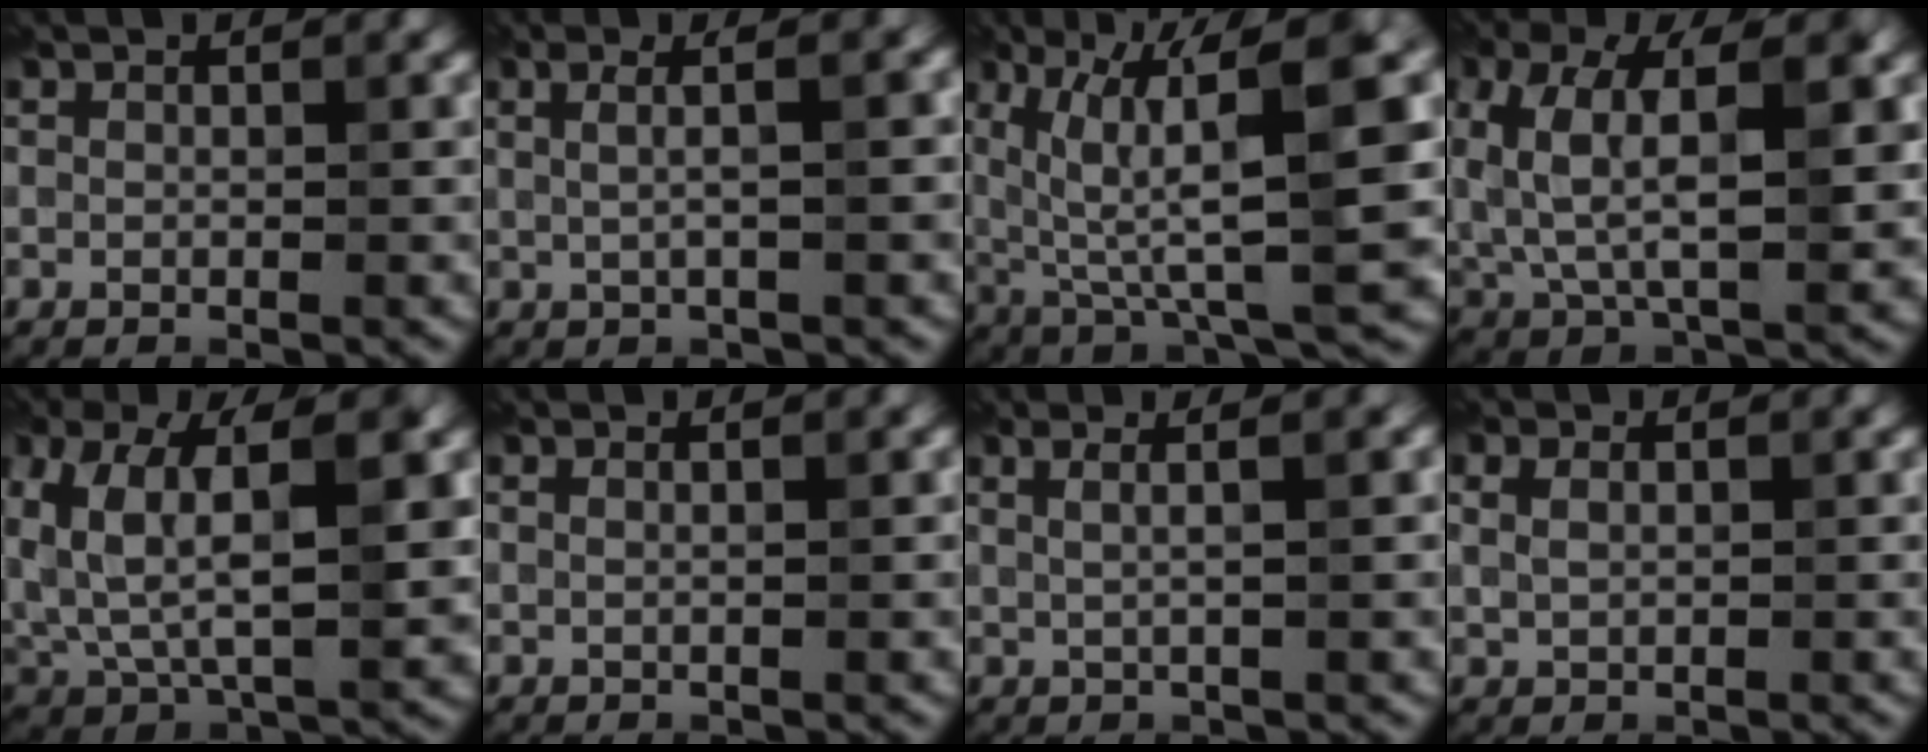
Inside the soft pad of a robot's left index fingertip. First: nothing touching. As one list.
[{"total": 4.6, "force": [1.4, 1.8, 4.0], "torque": [-0.046, 0.014, -0.006]}, {"total": 12.3, "force": [3.4, 2.9, 11.5], "torque": [-0.184, 0.008, 0.067]}, {"total": 10.3, "force": [1.6, 4.9, 8.9], "torque": [-0.168, 0.002, 0.022]}, {"total": 11.4, "force": [2.1, 5.2, 9.9], "torque": [-0.187, 0.008, 0.034]}, {"total": 1.6, "force": [0.7, 0.8, 1.2], "torque": [-0.003, -0.002, -0.008]}, {"total": 4.1, "force": [1.7, 1.6, 3.3], "torque": [-0.031, 0.015, -0.006]}, {"total": 1.7, "force": [0.7, 1.1, 1.1], "torque": [-0.025, 0.001, 0.017]}]